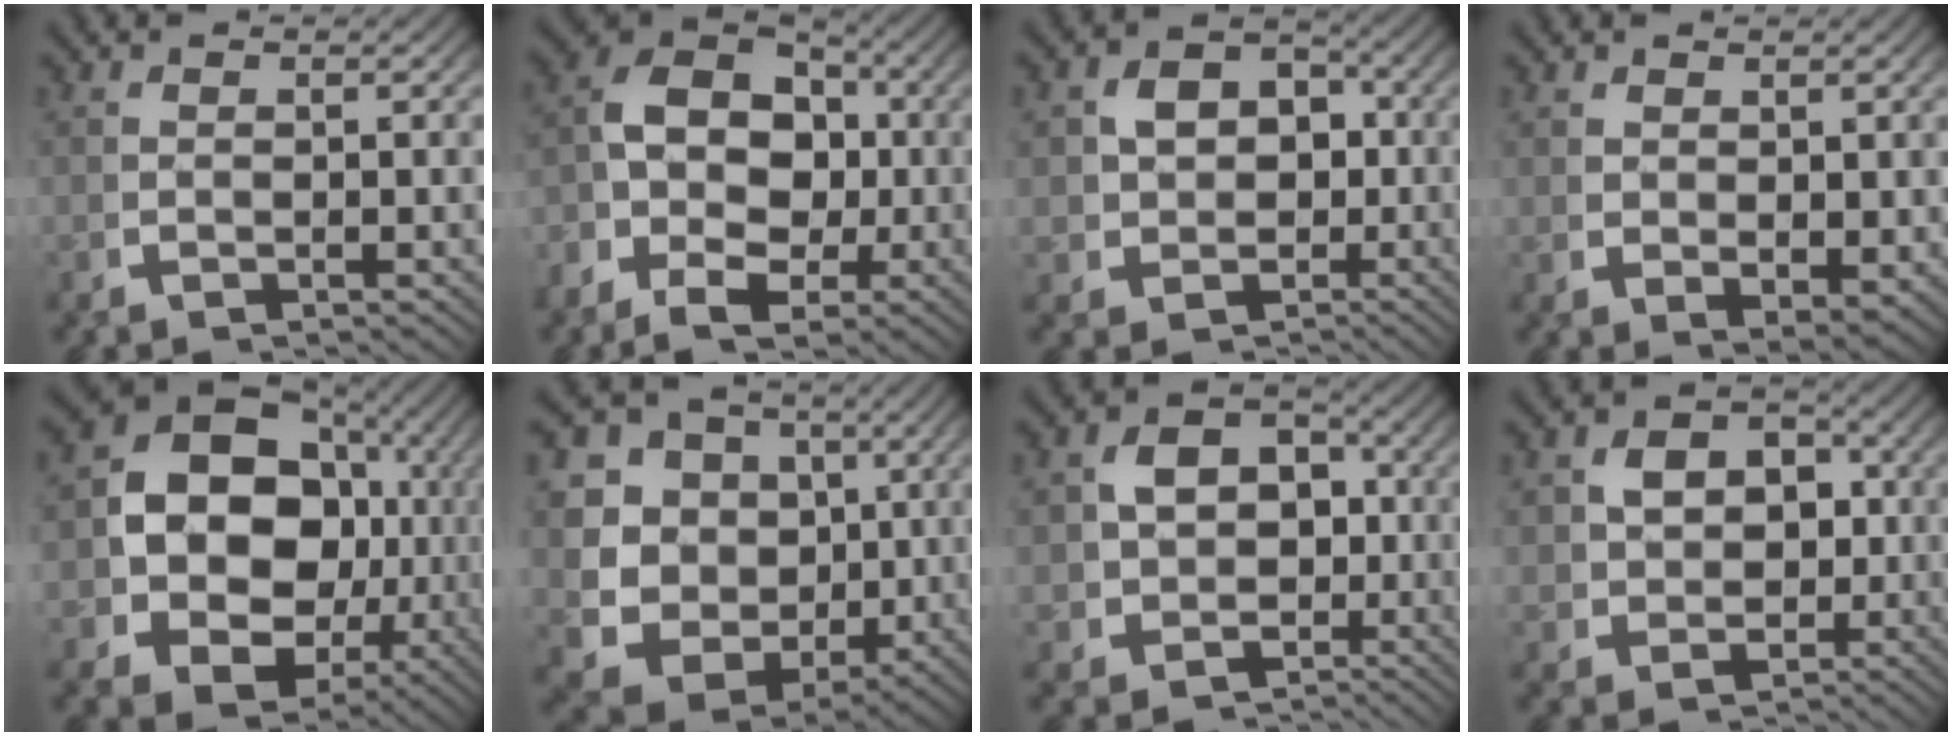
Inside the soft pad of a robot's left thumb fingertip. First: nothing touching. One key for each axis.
{"total": 10.7, "fx": 0.4, "fy": 7.9, "fz": 7.3, "tx": -0.141, "ty": -0.021, "tz": 0.000}
{"total": 6.9, "fx": 0.1, "fy": 5.8, "fz": 3.6, "tx": -0.075, "ty": -0.030, "tz": 0.019}
{"total": 2.1, "fx": 0.9, "fy": 1.0, "fz": 1.5, "tx": -0.029, "ty": -0.012, "tz": 0.029}
{"total": 16.4, "fx": -1.3, "fy": 12.5, "fz": 10.6, "tx": -0.225, "ty": -0.077, "tz": 0.001}
{"total": 15.8, "fx": -0.5, "fy": 13.4, "fz": 8.3, "tx": -0.198, "ty": -0.058, "tz": -0.007}
{"total": 10.1, "fx": -0.9, "fy": 8.6, "fz": 5.2, "tx": -0.119, "ty": -0.052, "tz": 0.010}
{"total": 5.9, "fx": 0.4, "fy": 4.8, "fz": 3.4, "tx": -0.066, "ty": -0.026, "tz": 0.026}